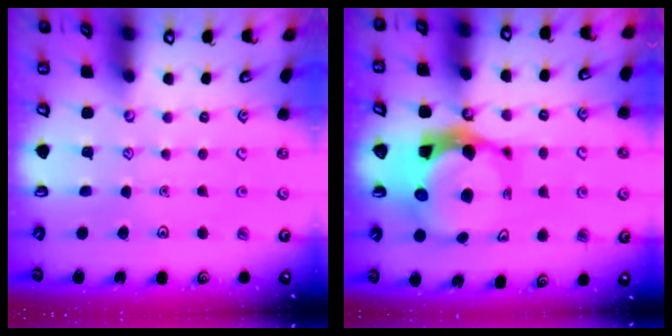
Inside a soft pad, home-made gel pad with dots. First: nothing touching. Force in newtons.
{"total": 10.1, "press": 10.0, "slide": 1.4}